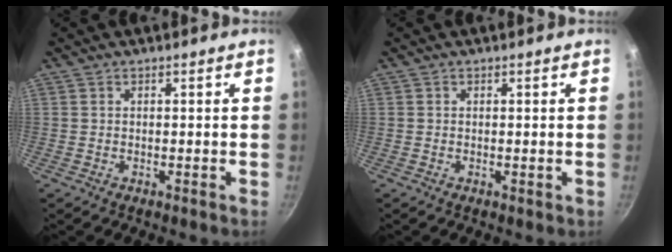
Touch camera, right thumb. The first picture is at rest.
{"total": 0.0}